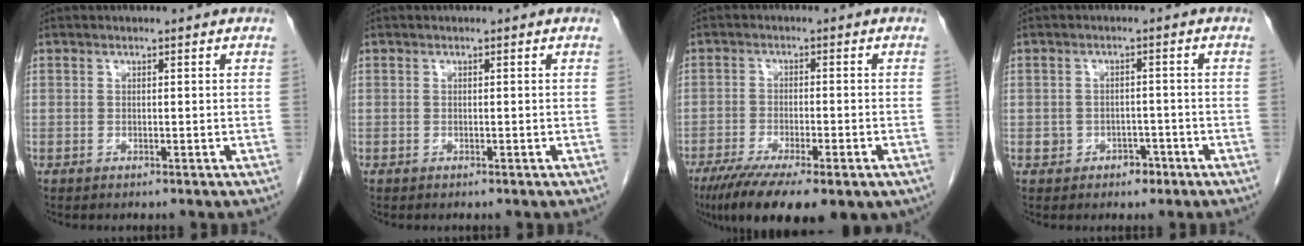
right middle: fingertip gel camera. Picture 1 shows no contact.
{"total": 0.0}
{"total": 15.4, "force": [-10.0, 4.3, 10.8], "torque": [-0.169, -0.028, -0.150]}
{"total": 2.9, "force": [-1.4, 2.3, 1.1], "torque": [-0.008, 0.012, -0.012]}